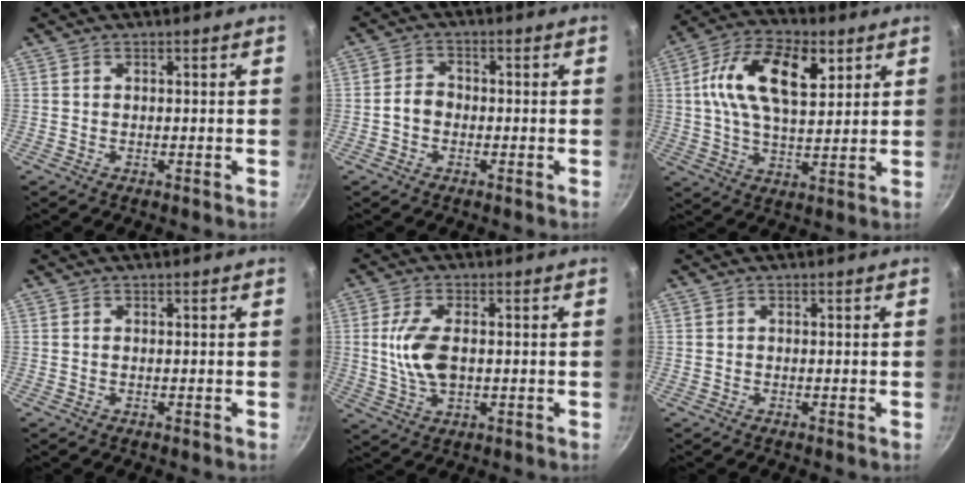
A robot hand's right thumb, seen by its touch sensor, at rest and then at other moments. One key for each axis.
{"total": 3.5, "fx": -0.9, "fy": 2.8, "fz": 1.9, "tx": -0.025, "ty": 0.015, "tz": -0.023}
{"total": 16.6, "fx": 5.1, "fy": 8.7, "fz": 13.2, "tx": -0.223, "ty": 0.003, "tz": 0.086}
{"total": 0.0}
{"total": 8.5, "fx": 0.5, "fy": 4.5, "fz": 7.2, "tx": -0.151, "ty": -0.004, "tz": 0.014}
{"total": 0.0}